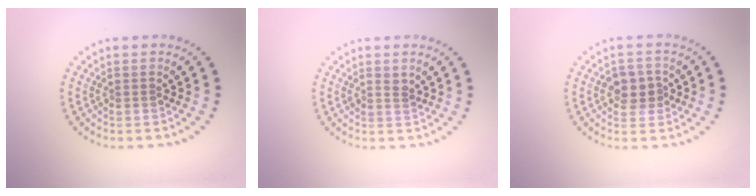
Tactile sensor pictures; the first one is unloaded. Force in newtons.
{"total": 0.9, "press": 0.8, "slide": 0.3}
{"total": 2.8, "press": 2.7, "slide": 0.7}